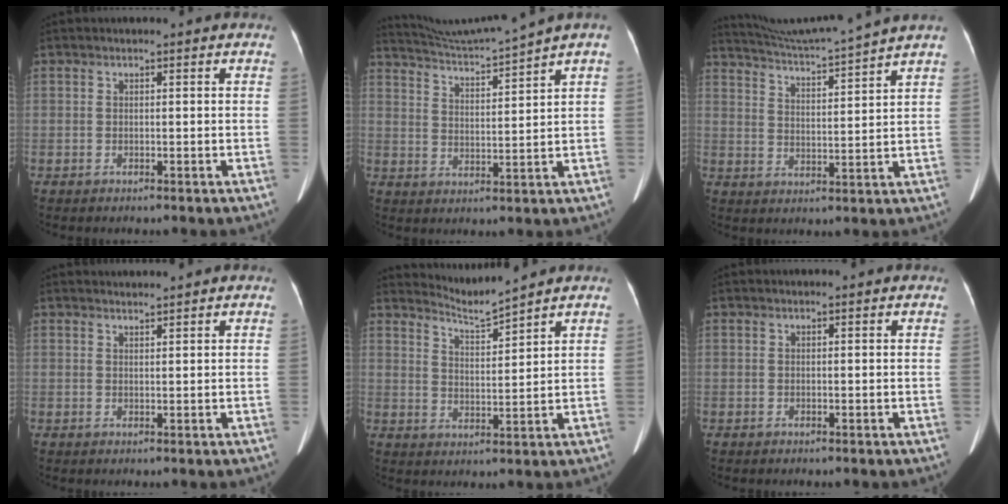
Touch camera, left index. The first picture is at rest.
{"total": 8.5, "force": [7.6, -3.0, 2.1], "torque": [-0.050, -0.017, 0.143]}
{"total": 12.3, "force": [11.3, -2.9, 3.8], "torque": [-0.078, -0.023, 0.180]}
{"total": 1.3, "force": [1.2, -0.2, -0.1], "torque": [-0.004, 0.004, 0.027]}
{"total": 4.7, "force": [4.3, -1.8, -0.2], "torque": [-0.004, -0.020, 0.090]}
{"total": 0.0}